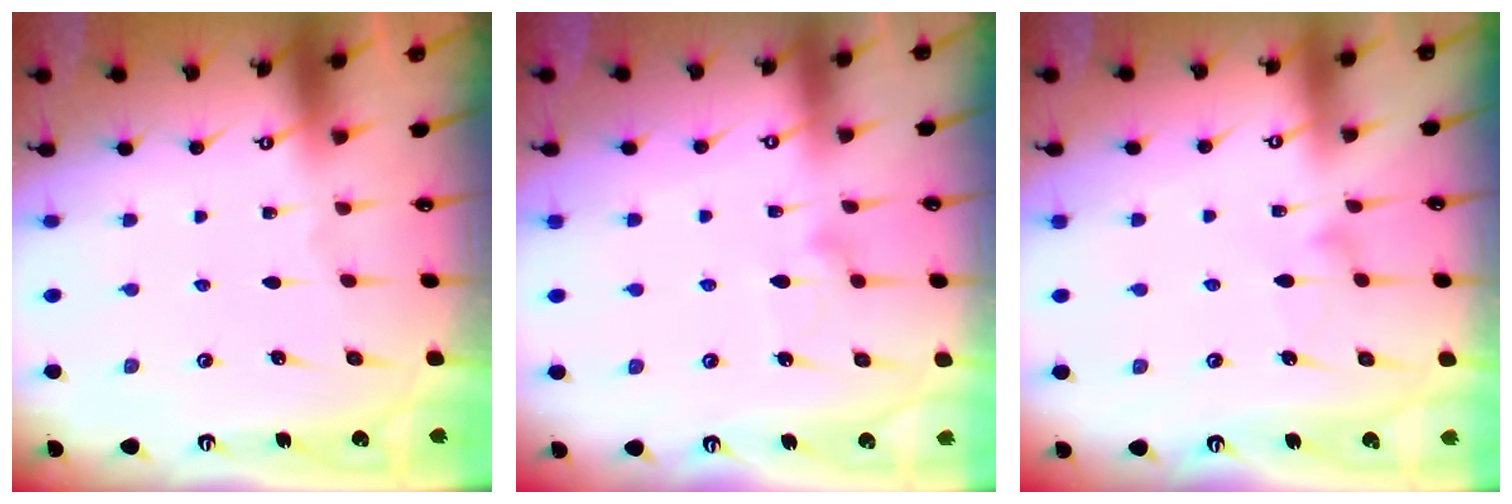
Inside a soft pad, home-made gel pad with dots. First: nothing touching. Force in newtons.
{"total": 9.9, "press": 9.9, "slide": 0.5}
{"total": 4.7, "press": 4.7, "slide": 0.3}